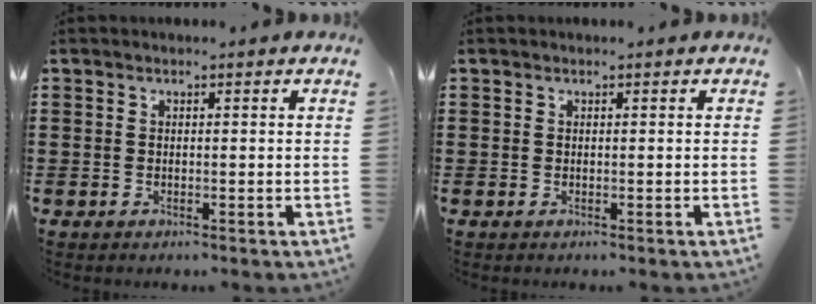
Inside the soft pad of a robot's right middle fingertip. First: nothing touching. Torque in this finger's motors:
{"motor_torque": [0.00, 0.00, 0.03, -0.01]}